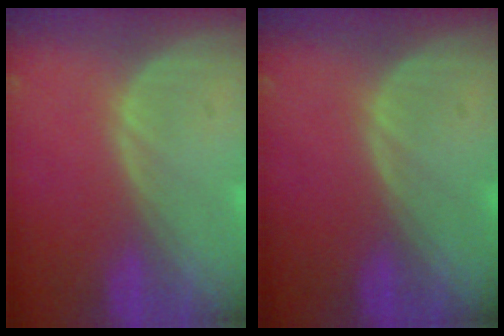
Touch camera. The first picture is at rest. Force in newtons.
{"total": 0.0}